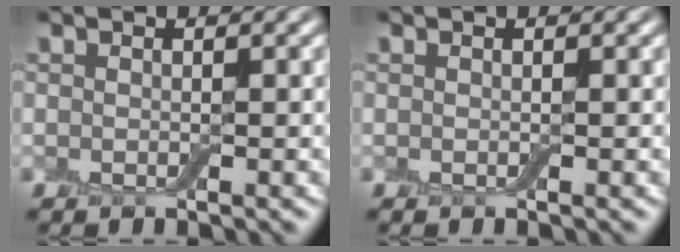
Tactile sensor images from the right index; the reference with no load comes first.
{"total": 0.0}